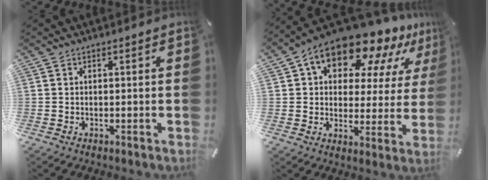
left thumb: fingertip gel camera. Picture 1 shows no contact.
{"total": 16.8, "force": [11.9, 8.3, 8.4], "torque": [-0.146, -0.079, 0.201]}